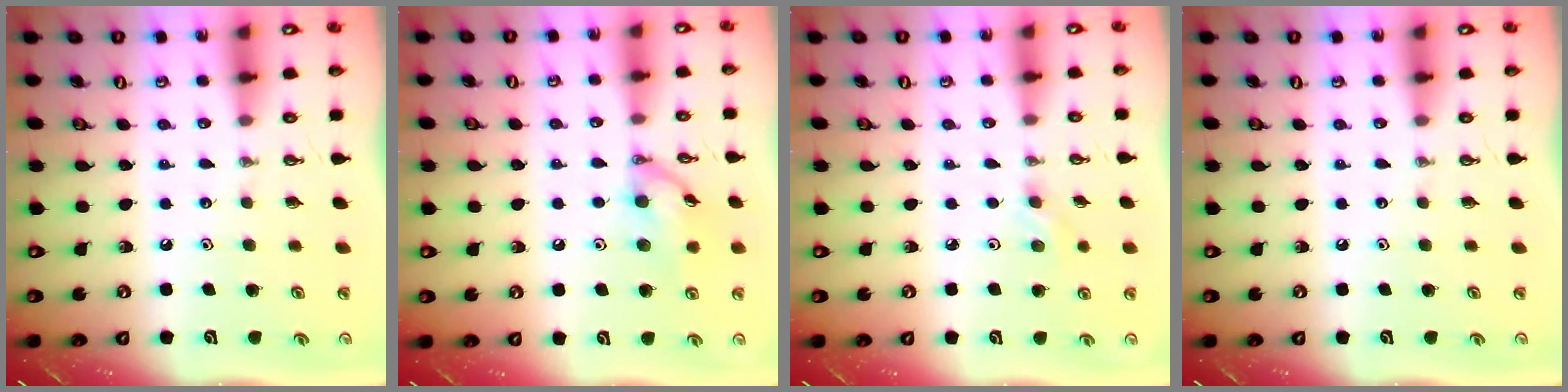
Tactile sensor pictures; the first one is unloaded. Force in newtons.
{"total": 11.4, "press": 11.4, "slide": 0.3}
{"total": 2.1, "press": 2.0, "slide": 0.5}
{"total": 0.0}